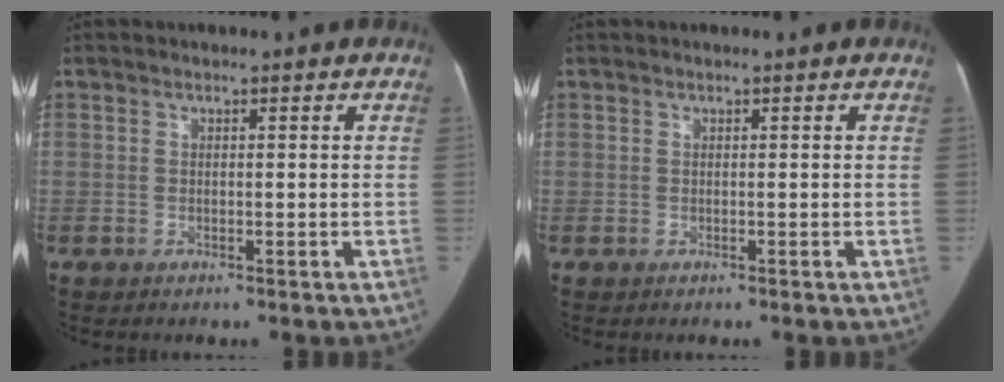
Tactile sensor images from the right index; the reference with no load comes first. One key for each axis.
{"total": 0.0}